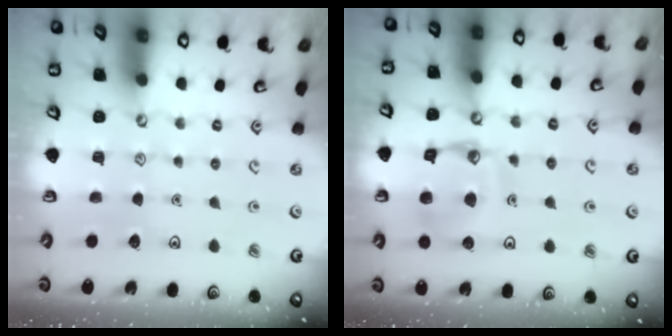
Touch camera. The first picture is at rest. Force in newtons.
{"total": 13.8, "press": 13.7, "slide": 1.5}